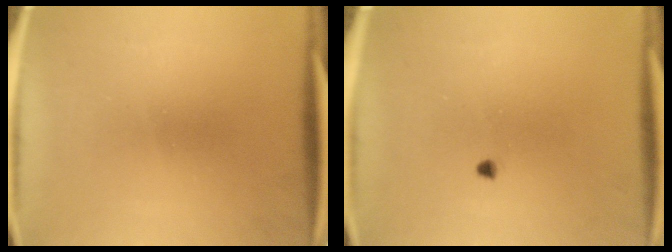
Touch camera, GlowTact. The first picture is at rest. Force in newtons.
{"total": 0.7}